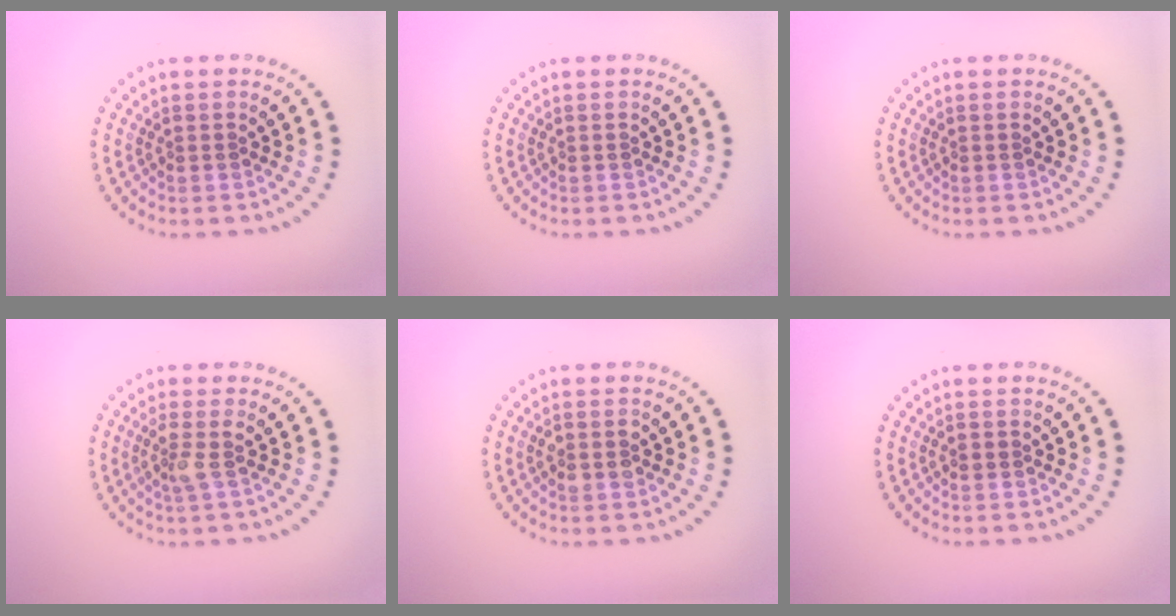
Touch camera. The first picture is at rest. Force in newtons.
{"total": 0.0}
{"total": 0.0}
{"total": 1.9, "press": 1.5, "slide": 1.2}
{"total": 1.5, "press": 1.5, "slide": 0.2}
{"total": 0.8, "press": 0.8, "slide": 0.2}